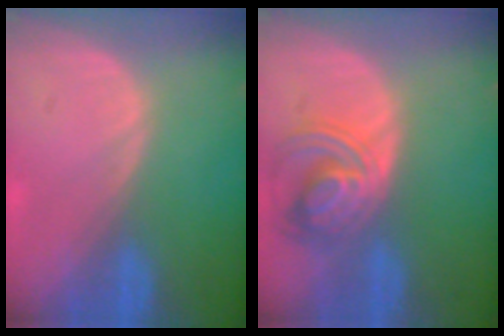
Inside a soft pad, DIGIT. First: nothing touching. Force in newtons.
{"total": 7.2, "press": 6.8, "slide": 2.5}